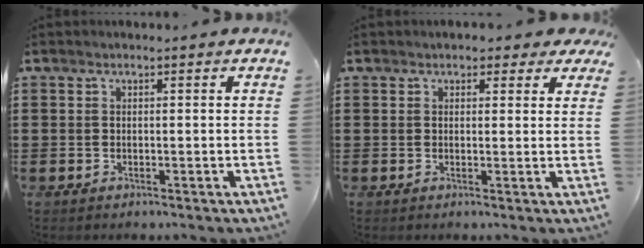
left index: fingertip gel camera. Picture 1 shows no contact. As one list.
[{"total": 2.4, "force": [1.8, 1.2, 1.0], "torque": [-0.011, 0.002, 0.029]}]